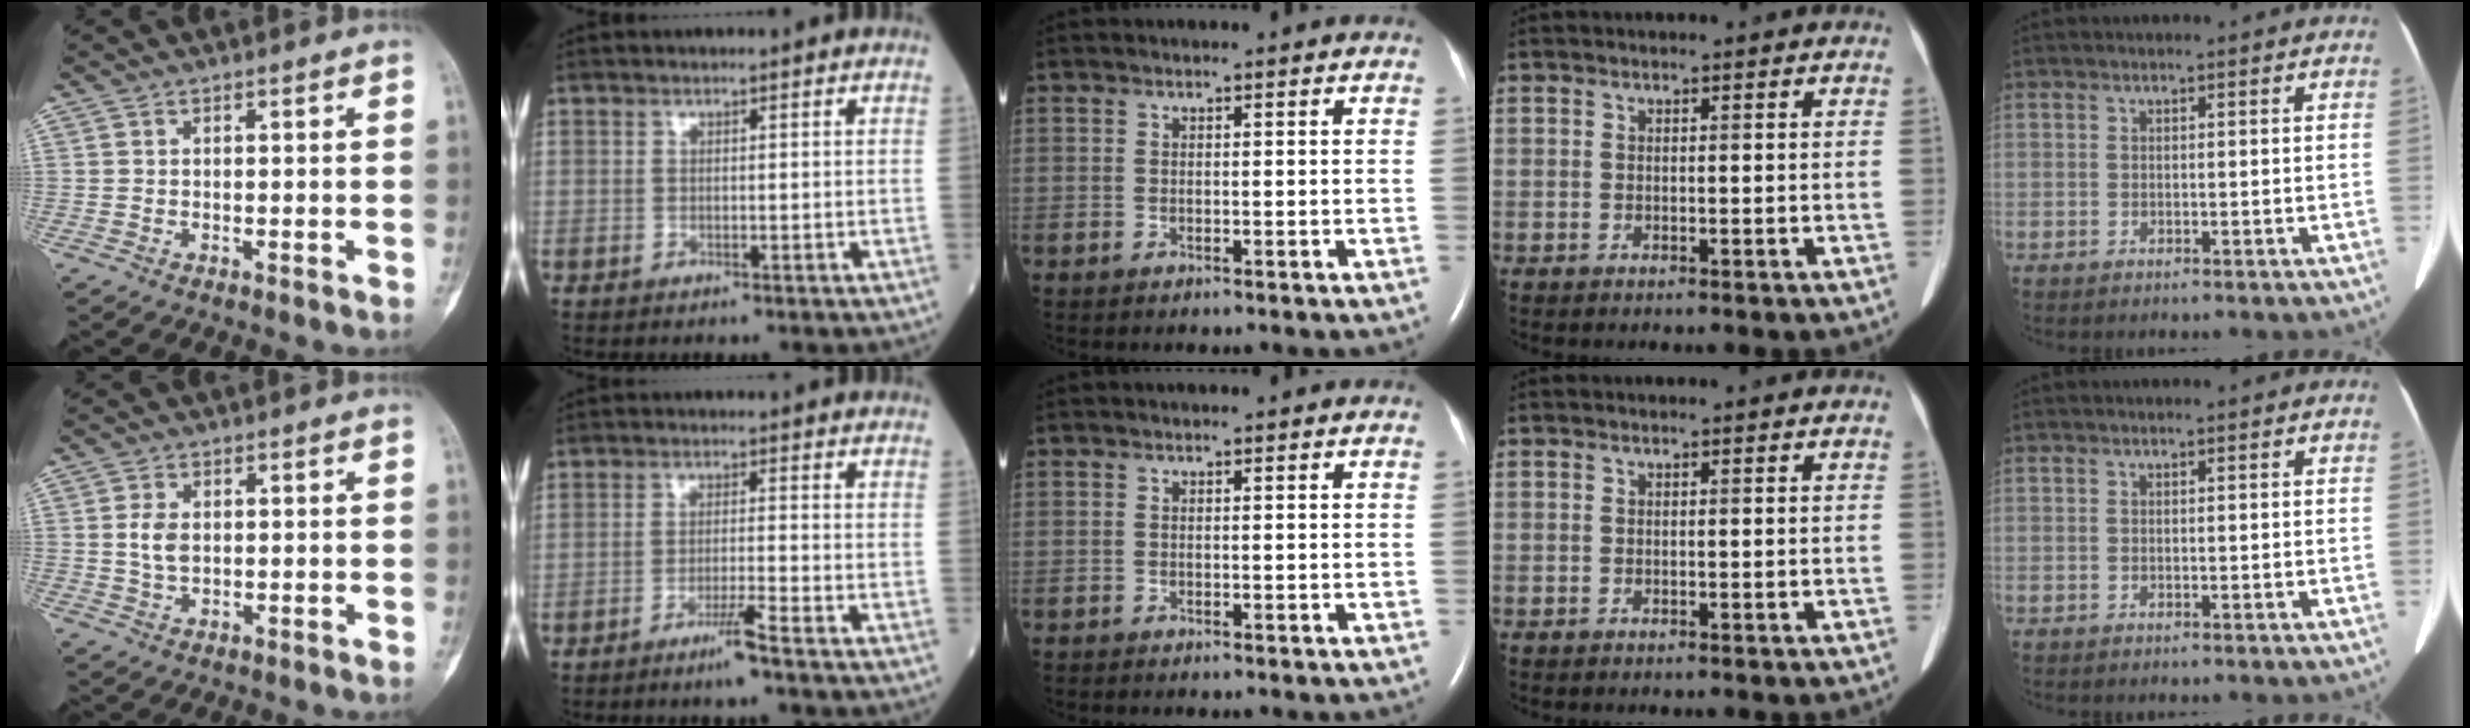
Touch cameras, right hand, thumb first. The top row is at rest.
{"thumb": {"total": 3.8, "force": [0.4, 2.5, 2.8], "torque": [-0.052, 0.001, 0.009]}, "index": {"total": 3.7, "force": [-2.5, -0.7, 2.6], "torque": [-0.050, -0.007, -0.051]}}